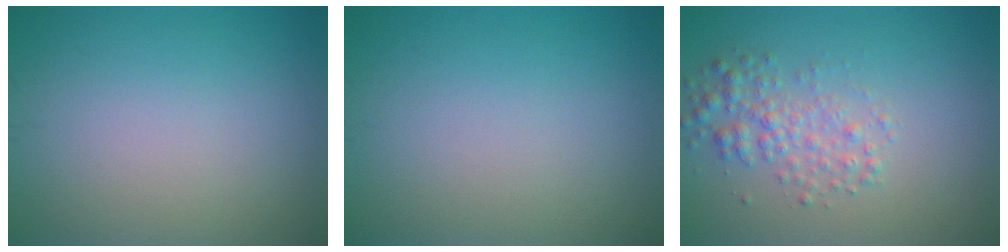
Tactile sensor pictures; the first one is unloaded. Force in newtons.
{"total": 0.0}
{"total": 2.7, "press": 2.7, "slide": 0.0}